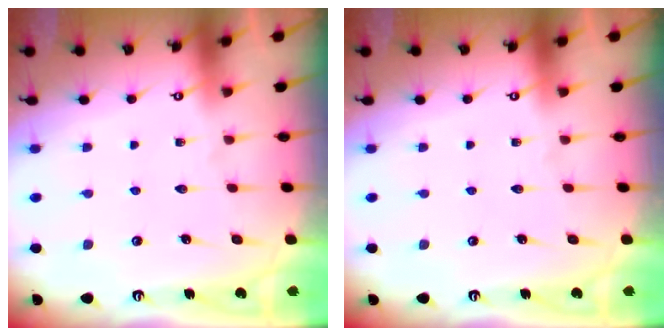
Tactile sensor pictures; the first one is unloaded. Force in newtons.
{"total": 0.0}